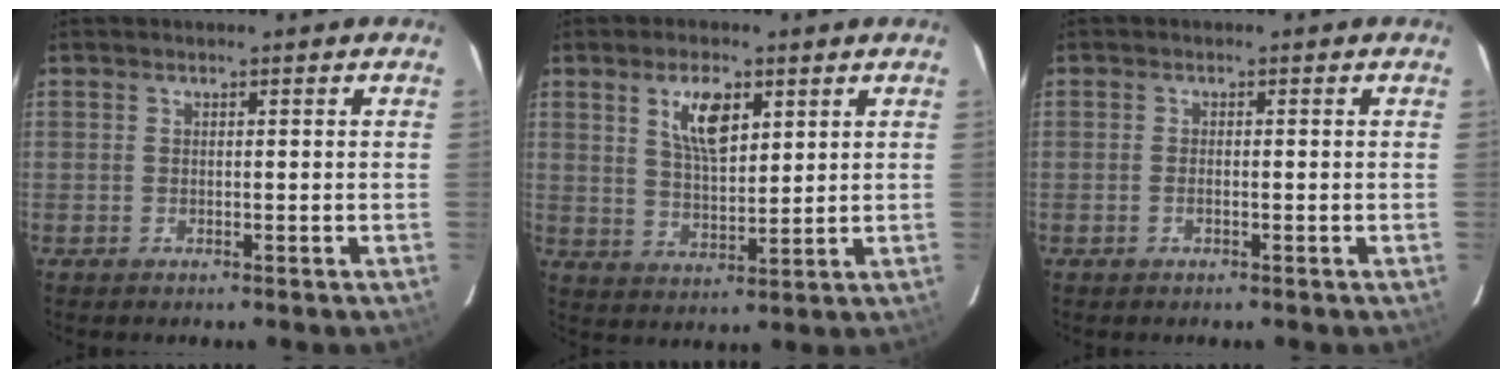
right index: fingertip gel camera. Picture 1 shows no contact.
{"total": 7.9, "force": [3.7, 3.4, 6.1], "torque": [-0.107, 0.005, 0.073]}
{"total": 1.0, "force": [-0.4, 0.4, 0.8], "torque": [-0.016, 0.000, -0.008]}